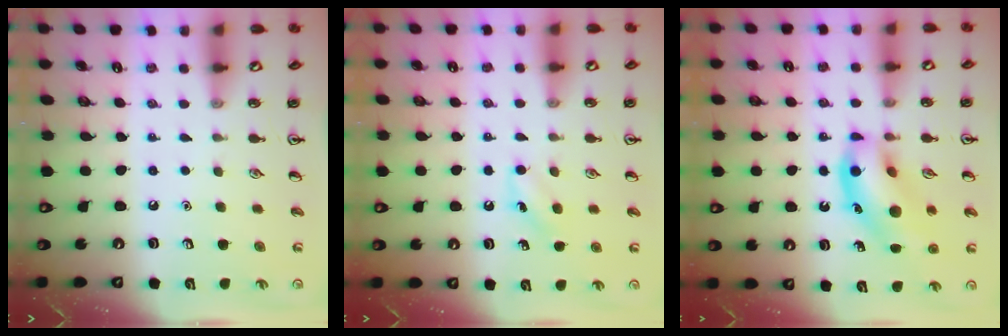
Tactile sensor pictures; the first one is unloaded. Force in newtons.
{"total": 6.3, "press": 6.0, "slide": 2.0}
{"total": 15.1, "press": 14.7, "slide": 3.5}